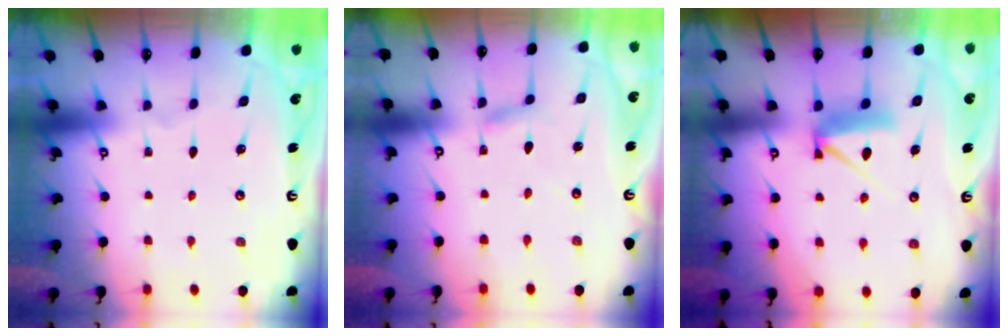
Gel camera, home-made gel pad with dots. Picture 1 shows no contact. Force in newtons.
{"total": 2.5, "press": 2.4, "slide": 0.3}
{"total": 7.8, "press": 7.8, "slide": 0.7}